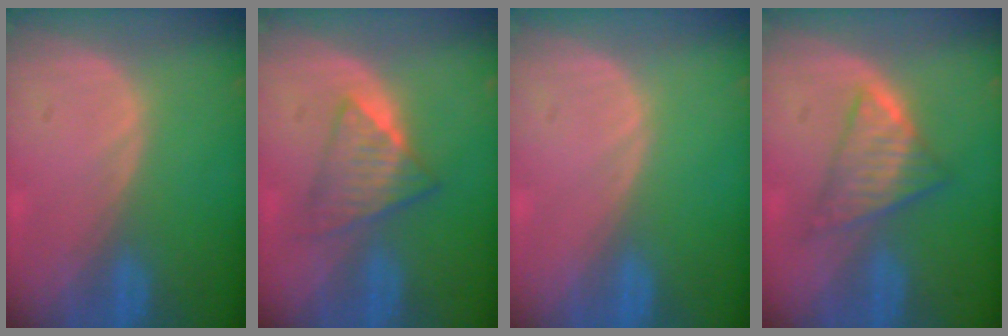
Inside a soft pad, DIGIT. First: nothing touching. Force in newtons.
{"total": 5.9, "press": 5.4, "slide": 2.3}
{"total": 0.0}
{"total": 6.0, "press": 5.7, "slide": 2.1}